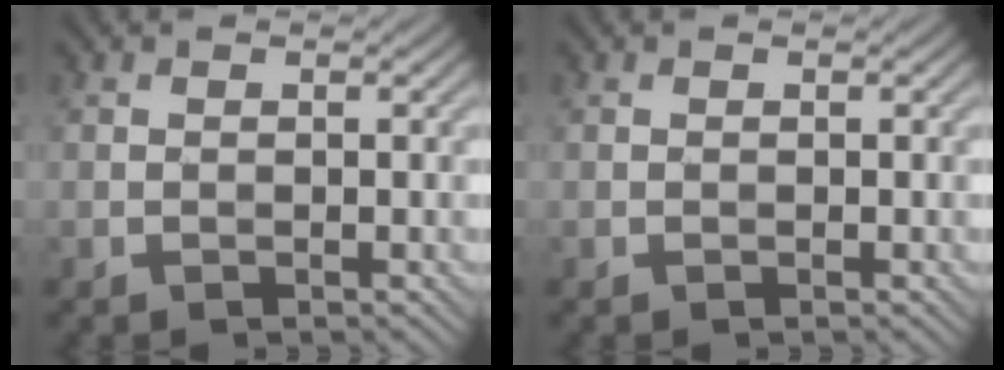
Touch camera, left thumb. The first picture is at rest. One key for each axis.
{"total": 0.0}